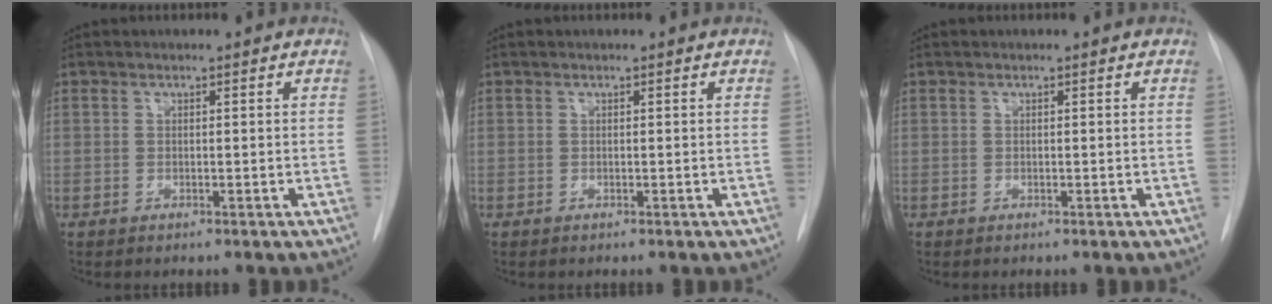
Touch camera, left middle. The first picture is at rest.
{"total": 0.0}
{"total": 0.0}